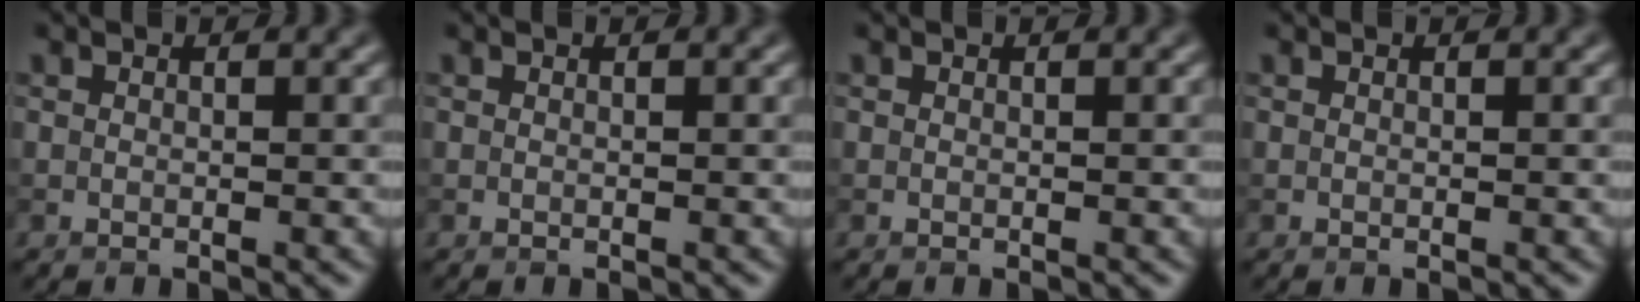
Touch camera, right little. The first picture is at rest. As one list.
[{"total": 0.0}, {"total": 0.0}, {"total": 0.0}]